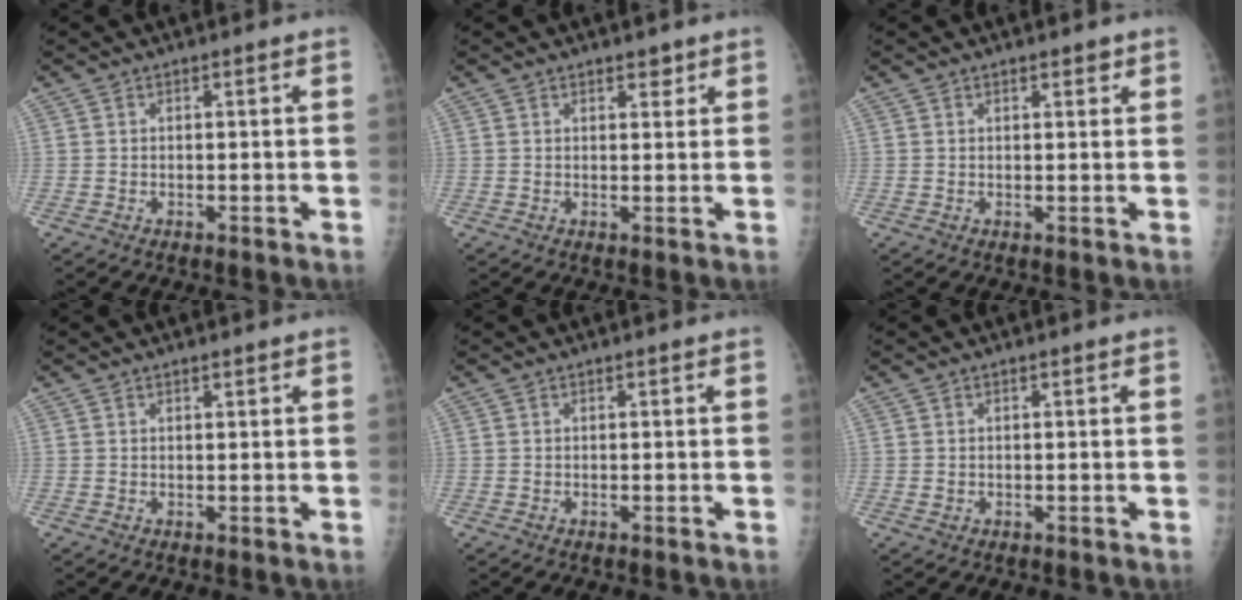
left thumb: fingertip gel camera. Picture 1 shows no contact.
{"total": 1.9, "force": [1.4, 1.0, 0.9], "torque": [0.002, -0.007, 0.017]}
{"total": 1.6, "force": [1.1, 0.7, 0.9], "torque": [-0.003, -0.005, 0.012]}
{"total": 0.8, "force": [0.7, 0.2, 0.4], "torque": [-0.006, -0.003, 0.010]}
{"total": 0.0}
{"total": 0.7, "force": [0.1, 0.6, 0.3], "torque": [-0.003, 0.000, 0.003]}